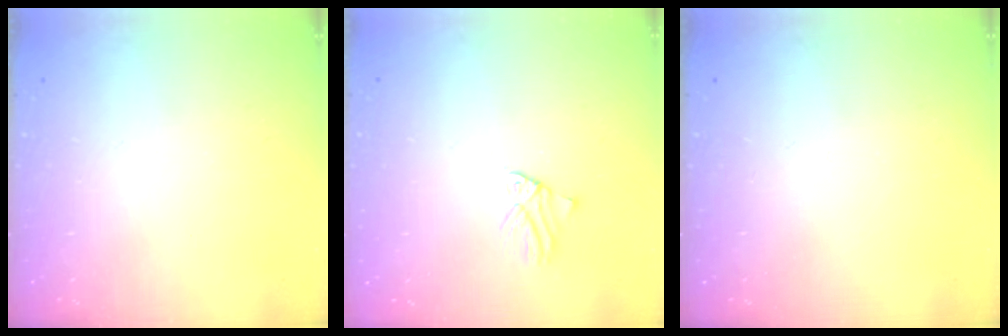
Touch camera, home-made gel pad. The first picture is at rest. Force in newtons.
{"total": 1.1, "press": 1.1, "slide": 0.2}
{"total": 0.0}